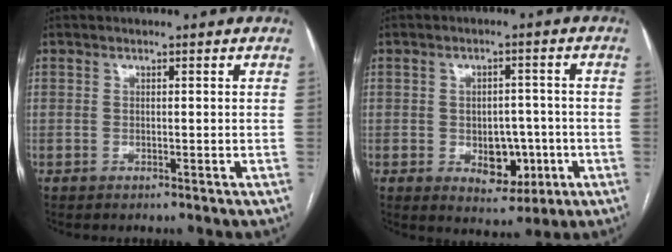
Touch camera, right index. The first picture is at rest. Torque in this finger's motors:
{"motor_torque": [0.14, -0.12, 0.10, 0.02]}